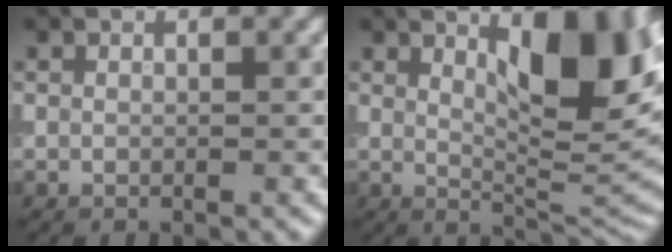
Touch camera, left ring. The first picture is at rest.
{"total": 9.9, "force": [3.4, 3.2, 8.7], "torque": [-0.117, -0.003, 0.056]}